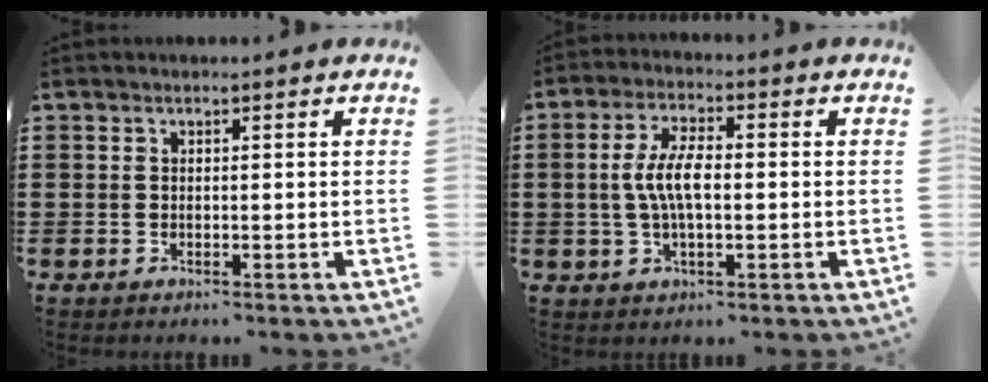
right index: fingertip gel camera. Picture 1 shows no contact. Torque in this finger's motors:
{"motor_torque": [0.54, 0.05, 0.31, 0.21]}